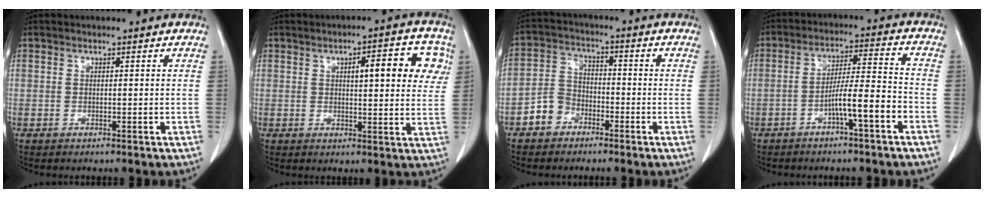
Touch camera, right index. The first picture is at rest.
{"total": 9.7, "force": [3.1, 2.8, 8.8], "torque": [-0.107, 0.018, 0.035]}
{"total": 5.4, "force": [-3.1, 4.1, 1.7], "torque": [-0.035, 0.017, -0.060]}
{"total": 7.7, "force": [-3.7, 0.2, 6.7], "torque": [-0.114, 0.020, -0.059]}